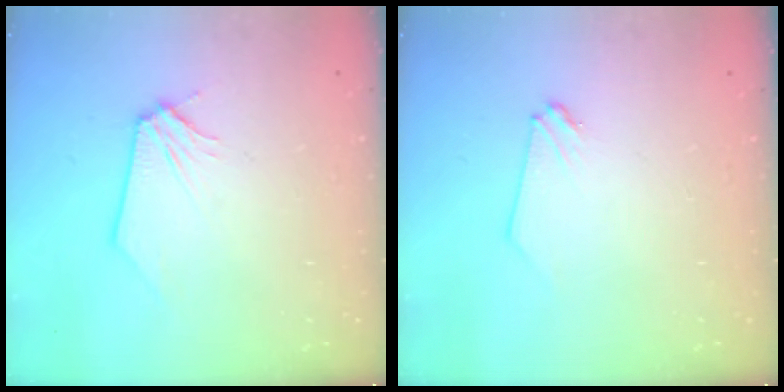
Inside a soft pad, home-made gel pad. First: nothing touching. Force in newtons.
{"total": 0.0}